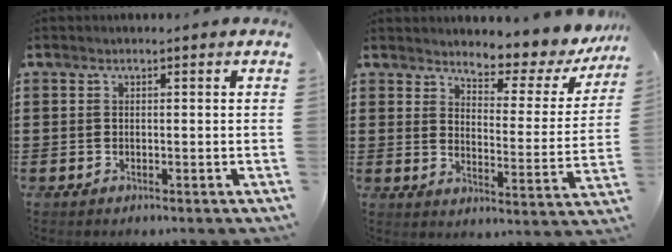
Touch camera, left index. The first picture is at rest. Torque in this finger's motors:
{"motor_torque": [0.31, -0.52, 0.37, 0.07]}